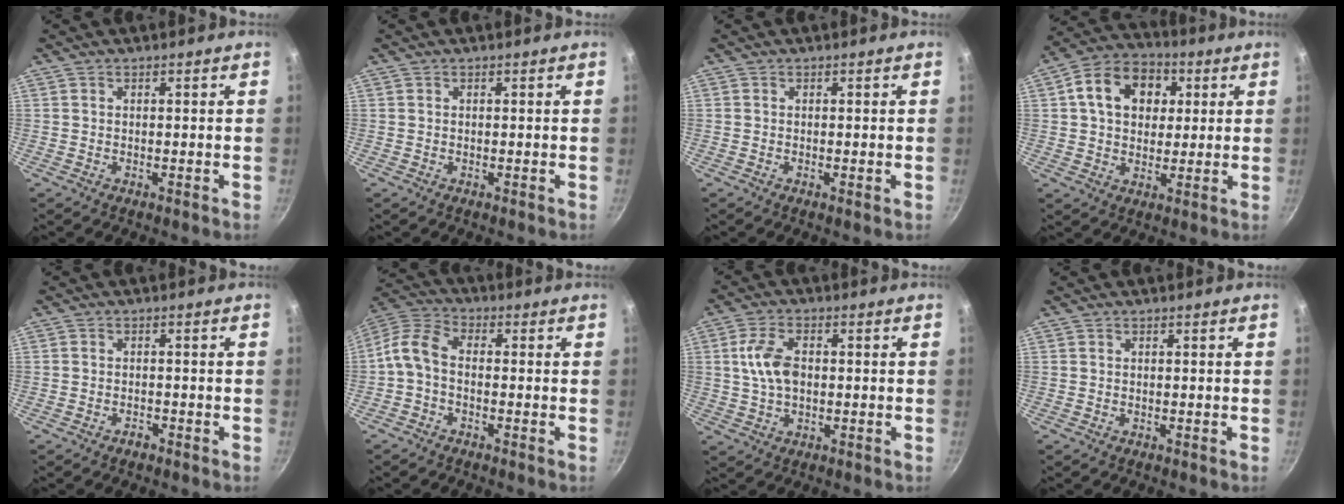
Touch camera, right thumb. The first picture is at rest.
{"total": 0.0}
{"total": 0.7, "force": [-0.2, 0.1, 0.6], "torque": [-0.012, -0.001, -0.005]}
{"total": 13.5, "force": [3.5, 10.2, 8.1], "torque": [-0.112, 0.016, 0.045]}
{"total": 1.4, "force": [-1.1, 0.7, 0.5], "torque": [-0.007, 0.015, -0.018]}
{"total": 7.0, "force": [-1.7, 4.4, 5.2], "torque": [-0.117, 0.037, -0.050]}
{"total": 7.4, "force": [0.5, 4.5, 5.9], "torque": [-0.108, 0.012, 0.006]}
{"total": 0.0}